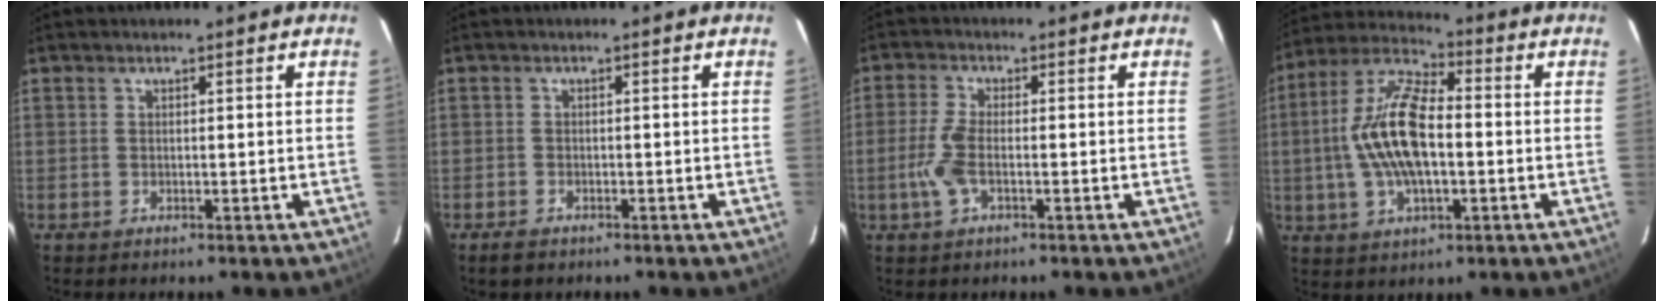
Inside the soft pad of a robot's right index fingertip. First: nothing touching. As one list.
[{"total": 2.0, "force": [-1.6, 1.0, 0.8], "torque": [-0.020, 0.001, -0.027]}, {"total": 5.5, "force": [-1.5, 1.8, 4.9], "torque": [-0.114, 0.001, -0.031]}, {"total": 15.1, "force": [-0.9, 6.4, 13.6], "torque": [-0.275, 0.012, -0.021]}]